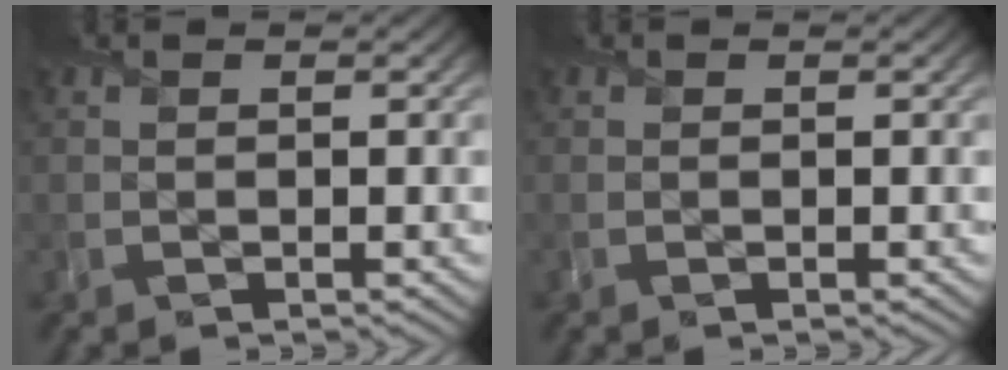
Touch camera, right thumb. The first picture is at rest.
{"total": 0.0}